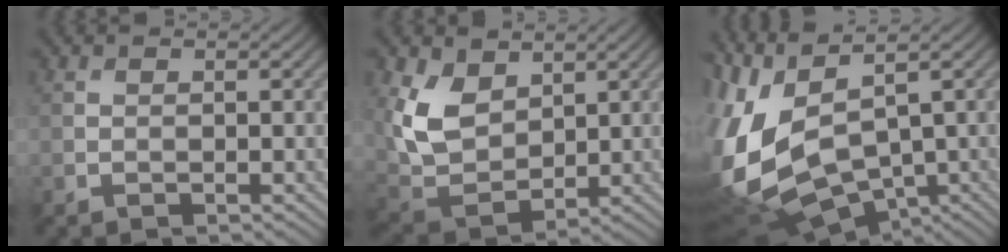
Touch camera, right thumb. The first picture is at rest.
{"total": 8.6, "force": [3.5, 5.7, 5.5], "torque": [-0.136, -0.010, 0.075]}
{"total": 14.5, "force": [0.0, 8.9, 11.5], "torque": [-0.306, -0.040, 0.051]}